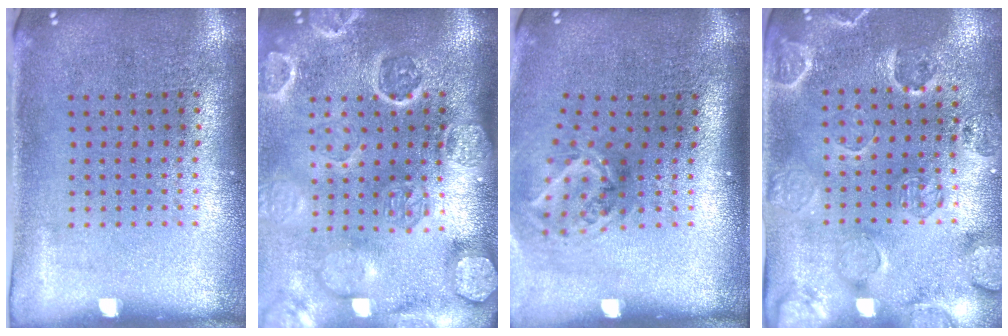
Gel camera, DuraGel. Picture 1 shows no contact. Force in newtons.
{"total": 4.1, "press": 3.5, "slide": 2.1}
{"total": 1.9, "press": 1.2, "slide": 1.5}
{"total": 2.5, "press": 2.1, "slide": 1.3}